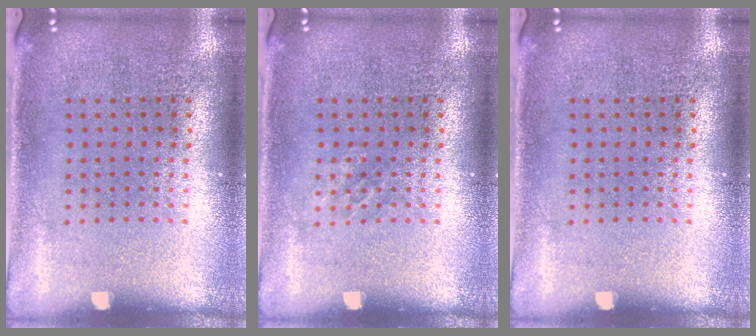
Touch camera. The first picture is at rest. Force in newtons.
{"total": 0.8, "press": 0.8, "slide": 0.1}
{"total": 0.0}